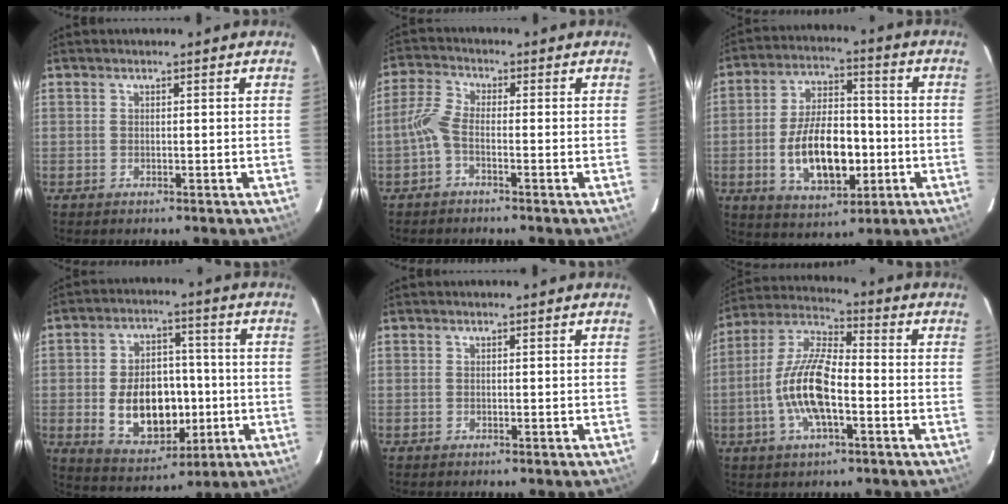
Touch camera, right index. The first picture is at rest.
{"total": 3.8, "force": [-1.7, 1.3, 3.1], "torque": [-0.077, 0.011, -0.037]}
{"total": 15.0, "force": [-3.4, 8.0, 12.2], "torque": [-0.237, 0.008, -0.042]}
{"total": 14.3, "force": [-2.3, 9.7, 10.2], "torque": [-0.201, 0.013, -0.011]}
{"total": 0.0}
{"total": 13.1, "force": [-3.5, 4.6, 11.8], "torque": [-0.244, 0.003, -0.070]}